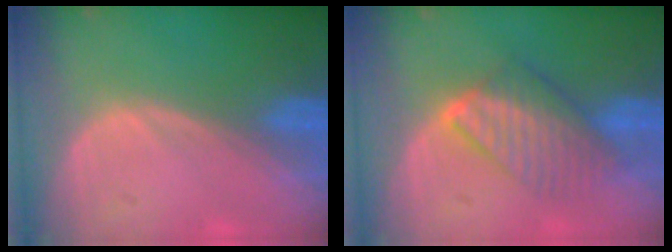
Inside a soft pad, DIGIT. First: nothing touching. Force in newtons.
{"total": 6.5, "press": 6.5, "slide": 0.6}